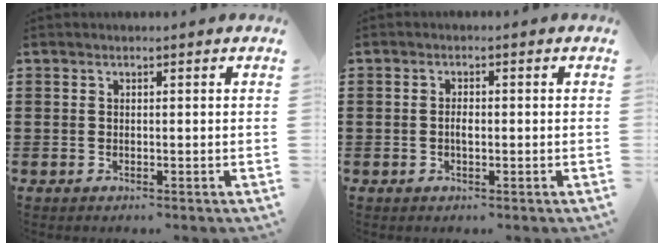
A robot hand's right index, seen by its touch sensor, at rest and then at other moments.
{"total": 1.5, "force": [-0.2, 0.6, 1.3], "torque": [-0.025, 0.000, -0.004]}